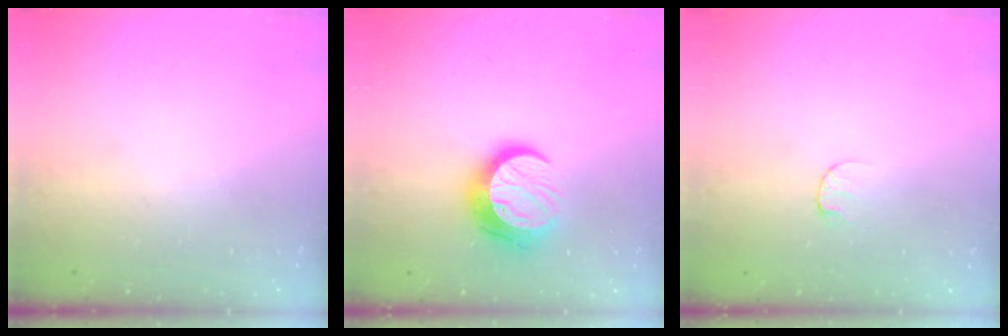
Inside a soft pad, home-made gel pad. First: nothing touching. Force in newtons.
{"total": 12.1, "press": 12.0, "slide": 0.7}
{"total": 5.0, "press": 5.0, "slide": 0.5}